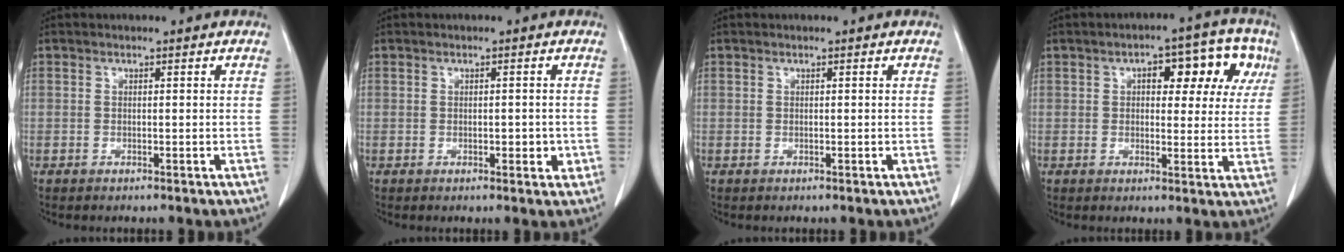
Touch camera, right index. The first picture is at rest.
{"total": 2.9, "force": [-0.6, 1.5, 2.4], "torque": [-0.035, 0.004, -0.002]}
{"total": 0.0}
{"total": 11.7, "force": [4.1, 5.4, 9.6], "torque": [-0.119, 0.040, 0.053]}